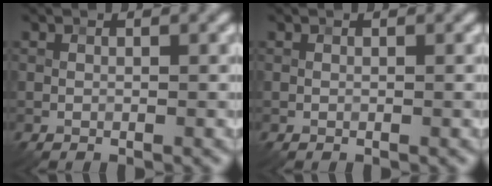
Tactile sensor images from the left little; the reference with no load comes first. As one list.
[{"total": 0.0}]